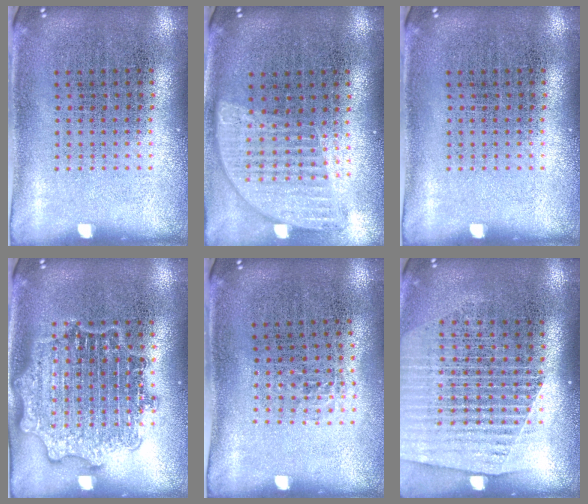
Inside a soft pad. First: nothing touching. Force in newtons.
{"total": 1.1, "press": 1.1, "slide": 0.3}
{"total": 0.0}
{"total": 3.0, "press": 3.0, "slide": 0.5}
{"total": 0.6, "press": 0.5, "slide": 0.5}
{"total": 1.7, "press": 1.6, "slide": 0.6}